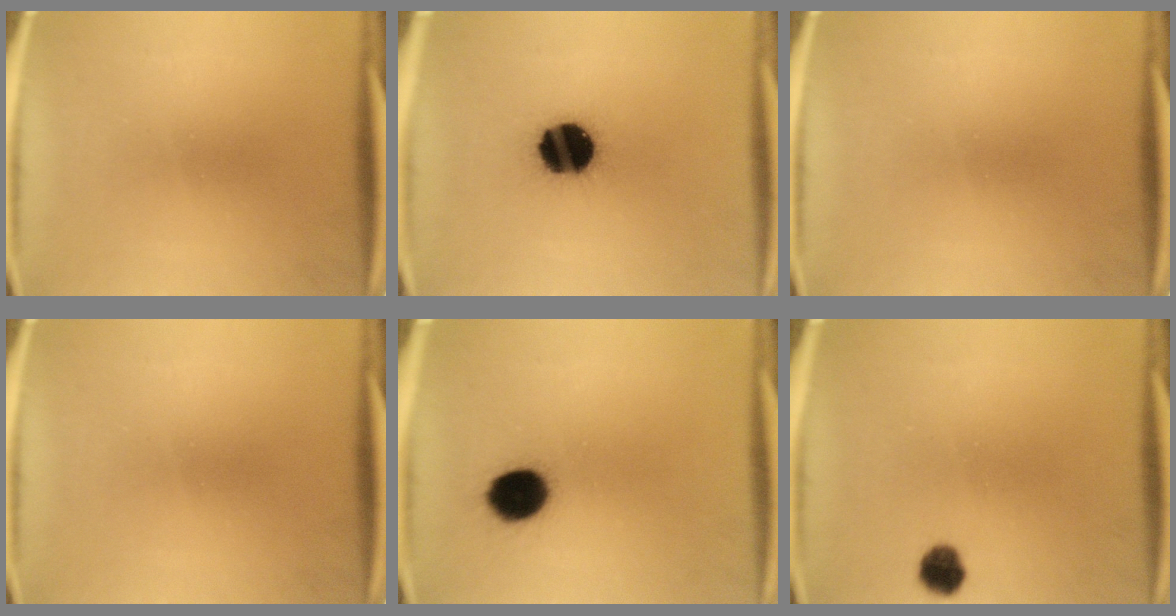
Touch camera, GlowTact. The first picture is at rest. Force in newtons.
{"total": 16.6}
{"total": 0.0}
{"total": 0.0}
{"total": 9.8}
{"total": 4.1}